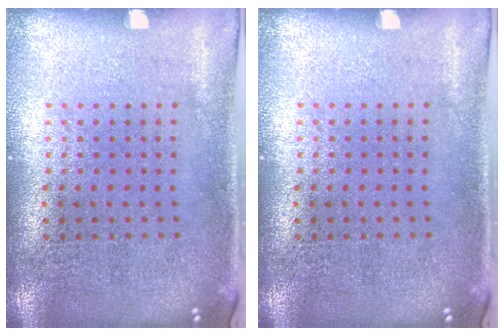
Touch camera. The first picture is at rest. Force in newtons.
{"total": 0.0}